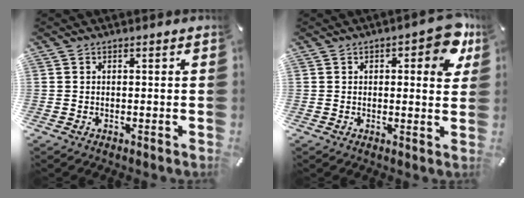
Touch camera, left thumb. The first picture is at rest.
{"total": 8.4, "force": [3.6, 3.8, 6.6], "torque": [-0.073, -0.017, 0.054]}